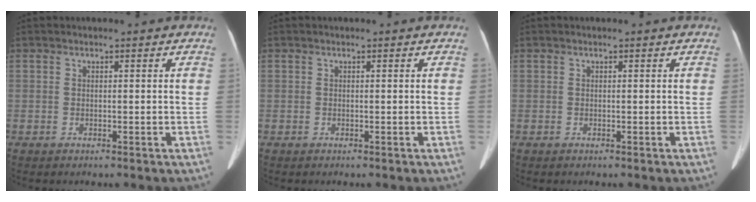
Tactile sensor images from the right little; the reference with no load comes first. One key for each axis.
{"total": 0.0}
{"total": 0.0}